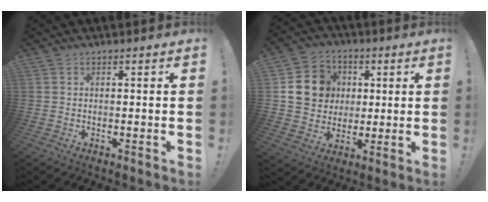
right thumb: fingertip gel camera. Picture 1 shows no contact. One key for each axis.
{"total": 14.5, "fx": 2.5, "fy": 13.0, "fz": 5.9, "tx": -0.064, "ty": 0.002, "tz": 0.064}